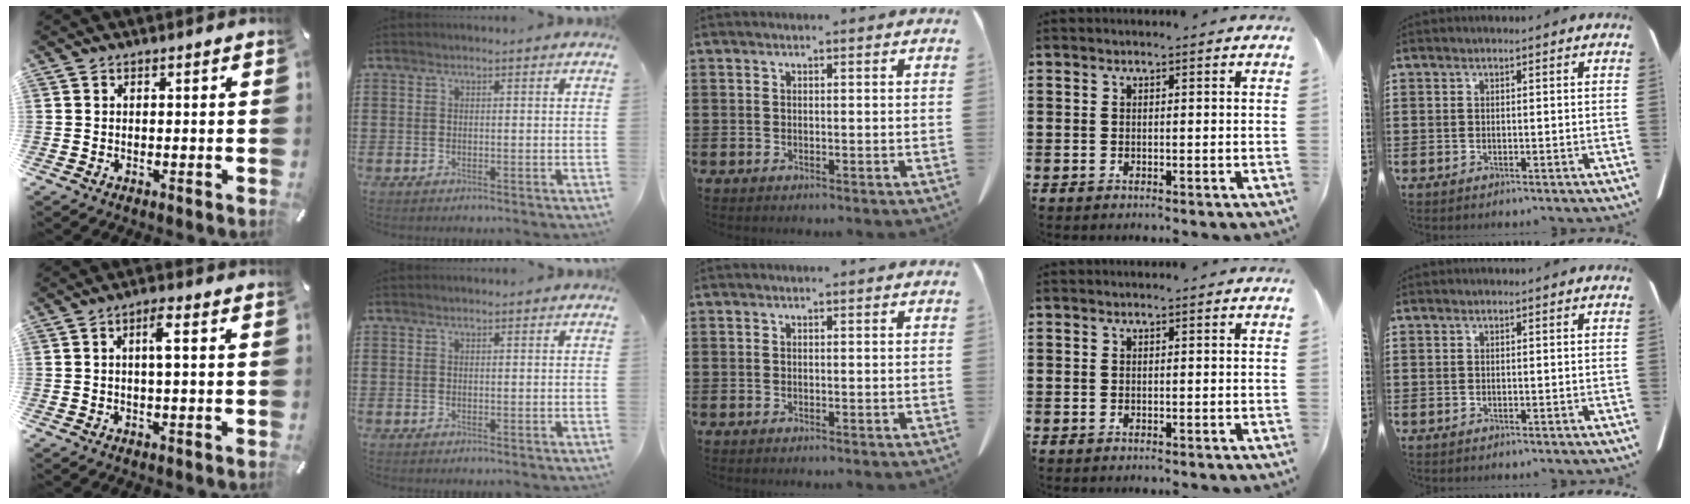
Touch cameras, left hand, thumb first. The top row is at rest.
{"thumb": {"total": 4.1, "force": [0.4, 0.9, 4.0], "torque": [-0.071, 0.005, 0.002]}, "index": {"total": 0.5, "force": [0.4, 0.2, 0.2], "torque": [-0.004, 0.001, 0.009]}}